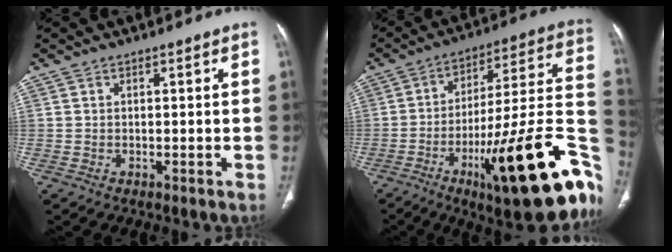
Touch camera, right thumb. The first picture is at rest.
{"total": 31.5, "force": [-12.6, 7.8, 27.8], "torque": [-0.316, 0.064, -0.179]}